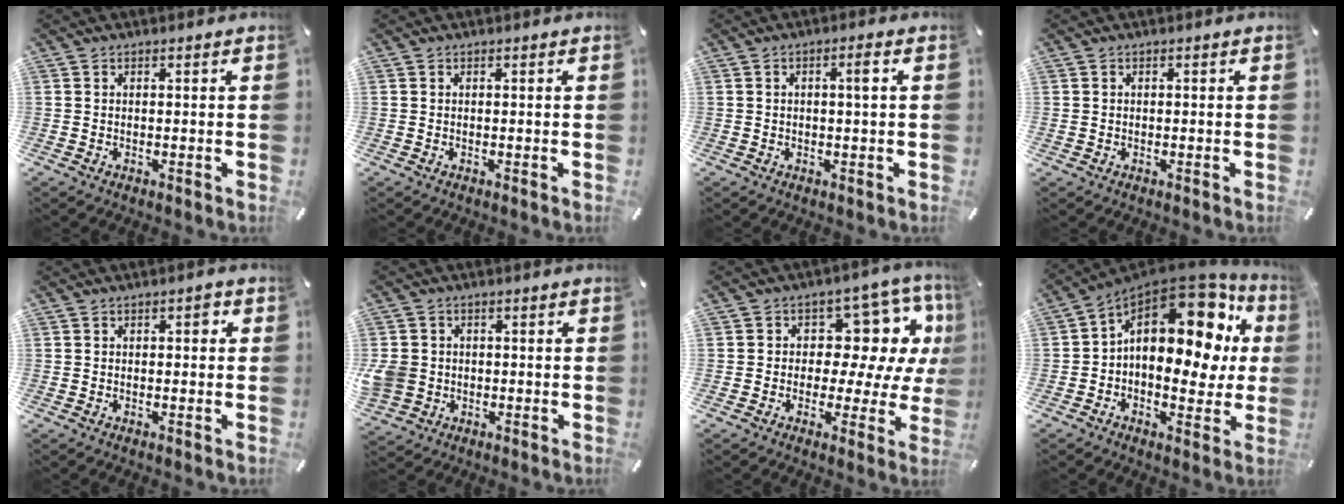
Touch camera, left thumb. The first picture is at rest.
{"total": 0.0}
{"total": 2.4, "force": [0.4, 0.3, 2.4], "torque": [-0.037, 0.002, 0.002]}
{"total": 0.5, "force": [-0.1, 0.5, 0.2], "torque": [-0.004, 0.003, -0.003]}
{"total": 2.0, "force": [0.1, 1.0, 1.7], "torque": [-0.027, 0.007, -0.003]}
{"total": 5.7, "force": [-0.7, 5.3, 1.9], "torque": [-0.049, 0.006, -0.014]}
{"total": 12.0, "force": [3.6, 8.2, 8.0], "torque": [-0.102, -0.032, 0.062]}
{"total": 21.1, "force": [5.9, 12.5, 15.9], "torque": [-0.234, -0.044, 0.098]}